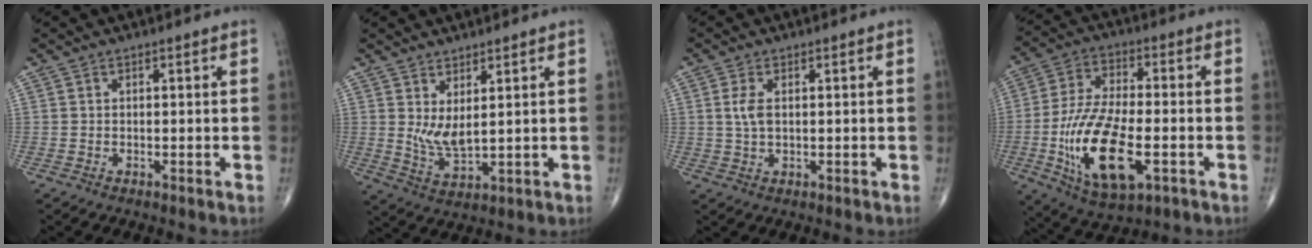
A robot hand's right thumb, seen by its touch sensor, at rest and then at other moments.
{"total": 5.5, "force": [1.8, 2.0, 4.7], "torque": [-0.090, -0.030, 0.045]}
{"total": 3.4, "force": [0.6, 1.7, 2.8], "torque": [-0.064, 0.000, 0.012]}
{"total": 18.3, "force": [-5.0, 8.0, 15.7], "torque": [-0.305, 0.007, -0.080]}